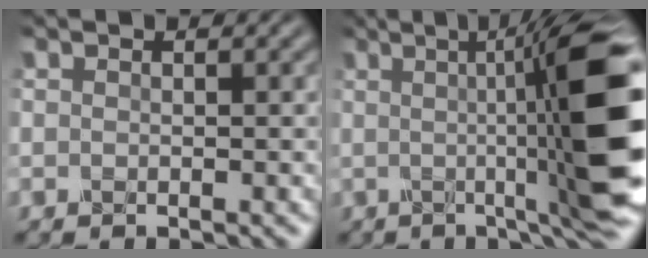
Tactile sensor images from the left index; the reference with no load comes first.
{"total": 13.4, "force": [0.6, 2.2, 13.2], "torque": [-0.155, 0.000, 0.013]}